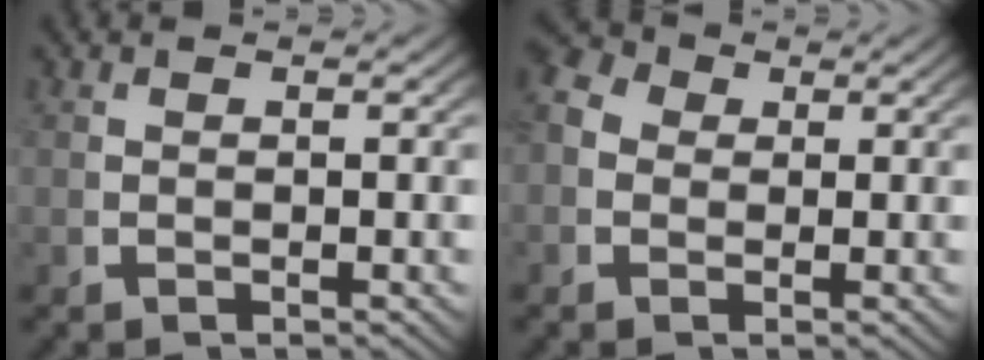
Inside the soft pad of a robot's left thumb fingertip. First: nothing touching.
{"total": 5.2, "force": [1.2, 4.4, 2.5], "torque": [-0.055, -0.001, 0.008]}